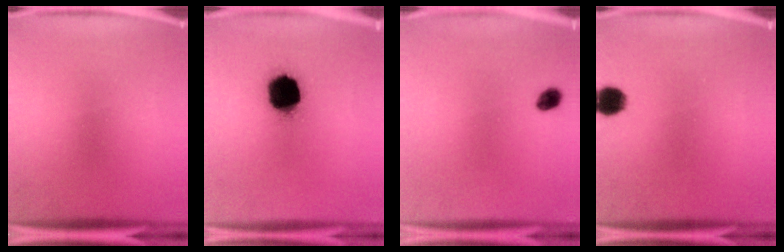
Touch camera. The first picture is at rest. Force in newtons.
{"total": 16.4}
{"total": 2.2}
{"total": 5.0}